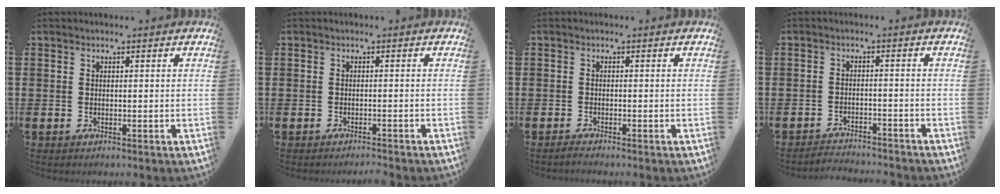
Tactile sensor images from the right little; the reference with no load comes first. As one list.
[{"total": 0.9, "force": [-0.9, -0.2, 0.1], "torque": [-0.001, 0.000, -0.019]}, {"total": 0.7, "force": [-0.6, 0.0, 0.3], "torque": [-0.007, -0.004, -0.012]}, {"total": 2.3, "force": [-2.3, 0.0, -0.2], "torque": [-0.003, 0.003, -0.051]}]